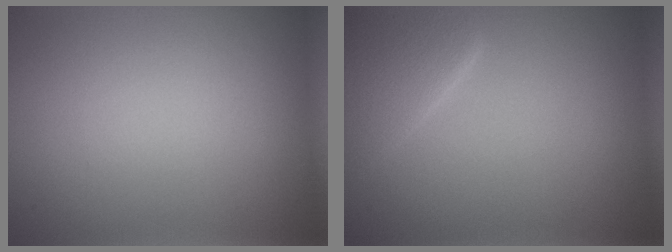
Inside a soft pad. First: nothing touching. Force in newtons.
{"total": 3.5, "press": 3.5, "slide": 0.3}